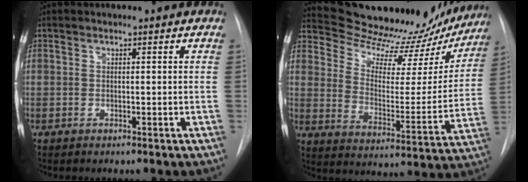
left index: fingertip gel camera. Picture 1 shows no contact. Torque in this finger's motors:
{"motor_torque": [0.88, -1.26, 0.03, -0.01]}